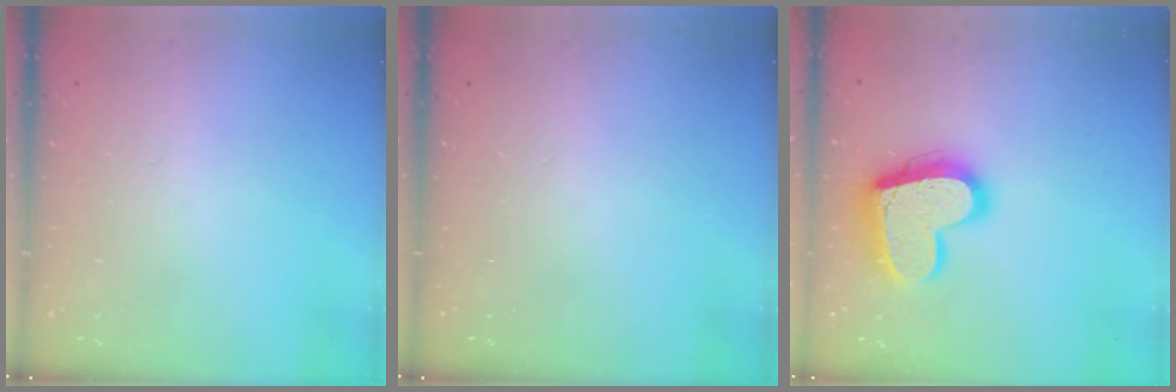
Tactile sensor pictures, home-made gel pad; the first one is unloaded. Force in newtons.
{"total": 0.0}
{"total": 18.1, "press": 18.1, "slide": 1.6}